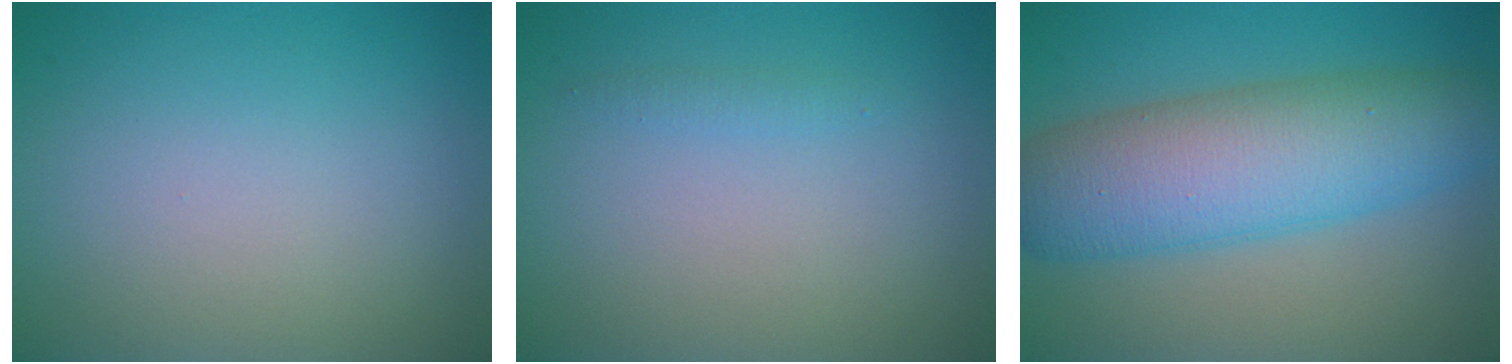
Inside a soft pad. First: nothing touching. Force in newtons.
{"total": 0.7, "press": 0.7, "slide": 0.0}
{"total": 9.3, "press": 9.3, "slide": 0.1}